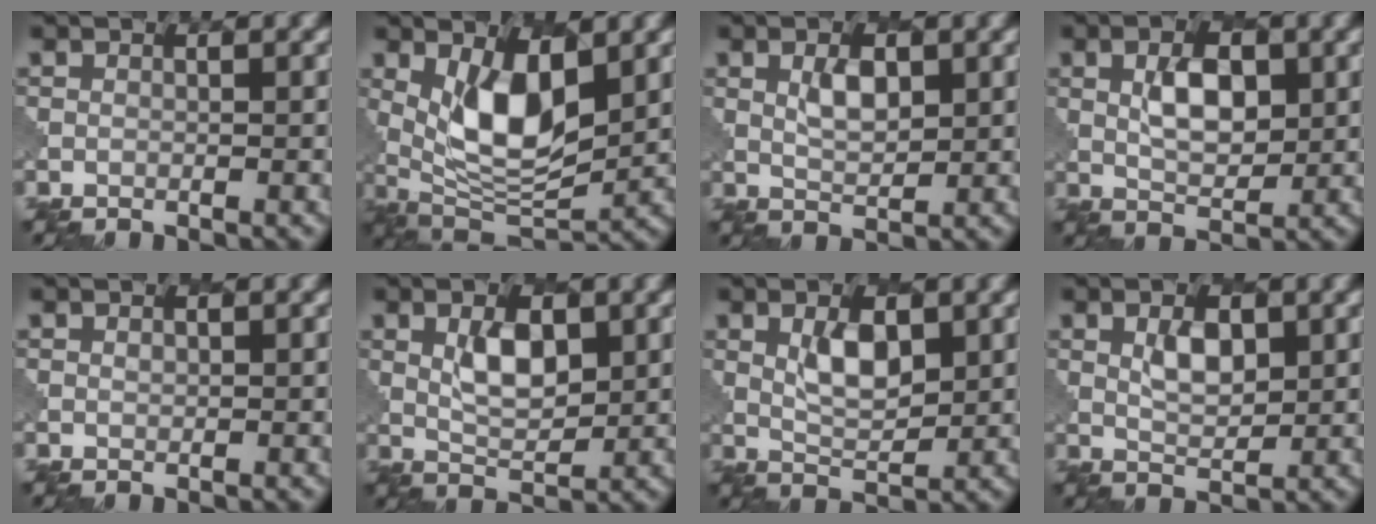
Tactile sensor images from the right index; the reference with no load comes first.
{"total": 7.9, "force": [2.0, 3.6, 6.7], "torque": [-0.128, -0.012, 0.040]}
{"total": 2.6, "force": [1.1, 1.3, 2.0], "torque": [-0.040, 0.000, 0.023]}
{"total": 4.2, "force": [1.1, 2.3, 3.3], "torque": [-0.064, -0.001, 0.022]}
{"total": 0.7, "force": [0.3, 0.5, 0.4], "torque": [-0.006, -0.003, 0.008]}
{"total": 3.9, "force": [1.2, 2.0, 3.1], "torque": [-0.063, -0.002, 0.026]}
{"total": 3.7, "force": [1.3, 1.8, 3.0], "torque": [-0.059, -0.003, 0.028]}
{"total": 2.9, "force": [1.1, 1.5, 2.1], "torque": [-0.042, -0.001, 0.024]}